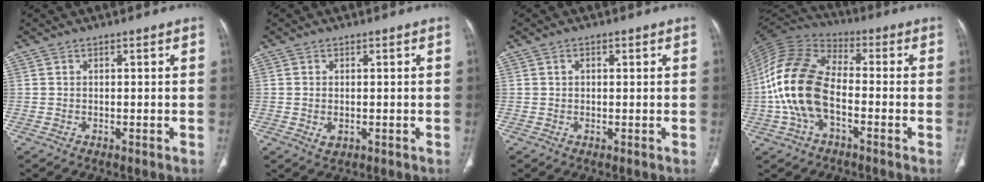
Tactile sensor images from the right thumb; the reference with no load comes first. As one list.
[{"total": 2.0, "force": [-0.4, 1.3, 1.5], "torque": [-0.029, -0.002, -0.001]}, {"total": 1.0, "force": [0.4, 0.7, 0.6], "torque": [-0.009, 0.001, 0.005]}, {"total": 16.4, "force": [-3.0, 9.3, 13.2], "torque": [-0.279, 0.032, -0.063]}]